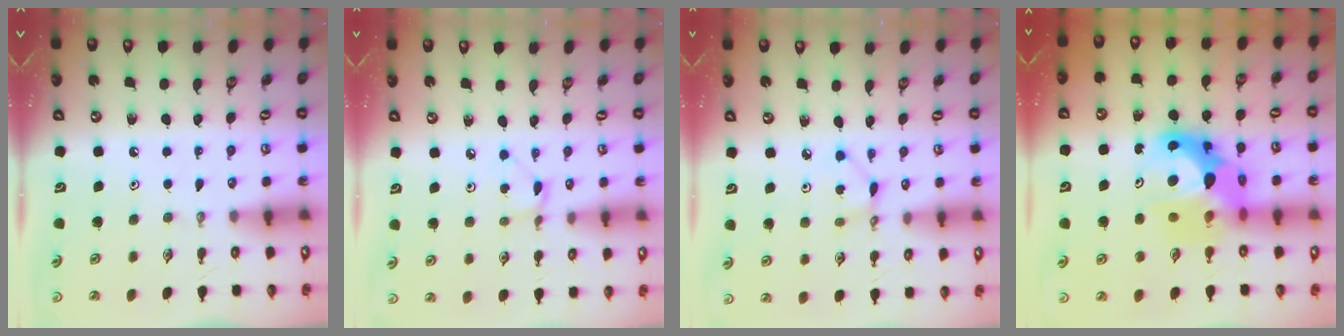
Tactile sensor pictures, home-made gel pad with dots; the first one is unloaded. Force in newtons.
{"total": 2.5, "press": 2.5, "slide": 0.3}
{"total": 2.7, "press": 2.7, "slide": 0.1}
{"total": 13.9, "press": 13.8, "slide": 1.3}